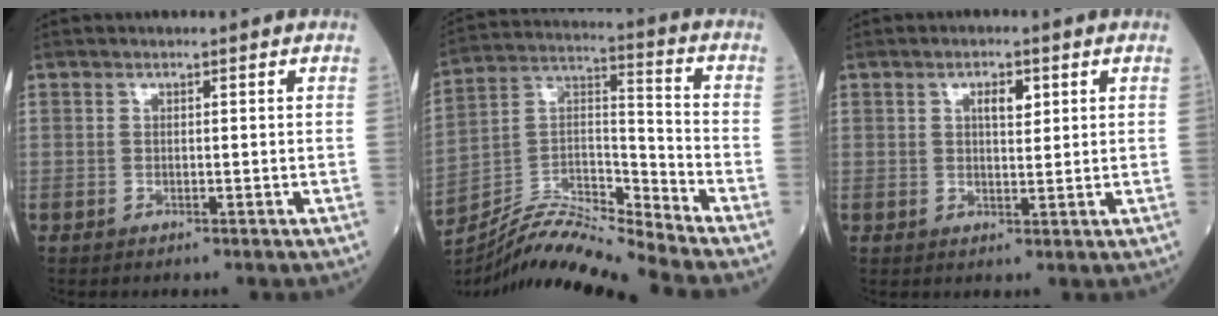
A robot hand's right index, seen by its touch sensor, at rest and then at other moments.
{"total": 13.2, "force": [-12.6, -1.3, 3.6], "torque": [-0.063, 0.034, -0.234]}
{"total": 3.0, "force": [1.2, 1.2, 2.5], "torque": [-0.041, 0.001, 0.020]}